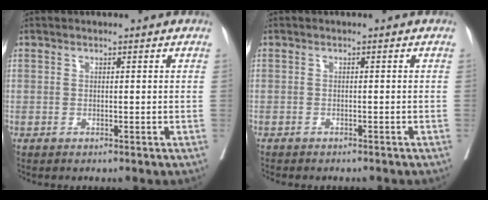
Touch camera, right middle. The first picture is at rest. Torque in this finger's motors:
{"motor_torque": [0.97, -1.17, 0.28, 0.05]}